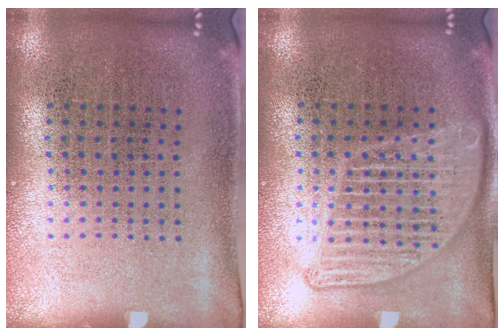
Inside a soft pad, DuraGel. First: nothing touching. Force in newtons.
{"total": 1.7, "press": 1.7, "slide": 0.2}